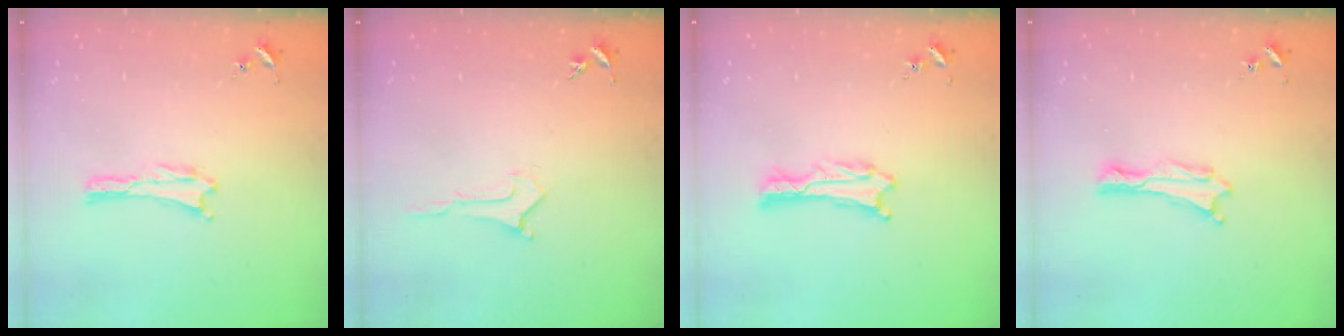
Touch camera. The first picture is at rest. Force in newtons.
{"total": 0.0}
{"total": 0.9, "press": 0.8, "slide": 0.1}
{"total": 0.0}